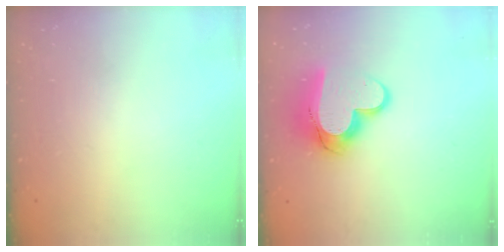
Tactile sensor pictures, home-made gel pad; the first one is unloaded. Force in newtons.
{"total": 14.5, "press": 14.5, "slide": 1.2}